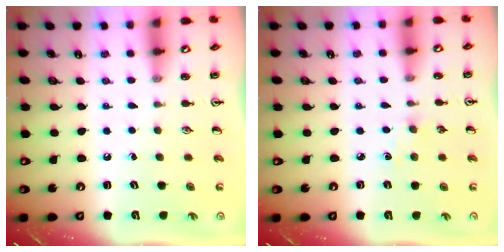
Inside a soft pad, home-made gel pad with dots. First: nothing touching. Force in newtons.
{"total": 2.9, "press": 2.9, "slide": 0.4}